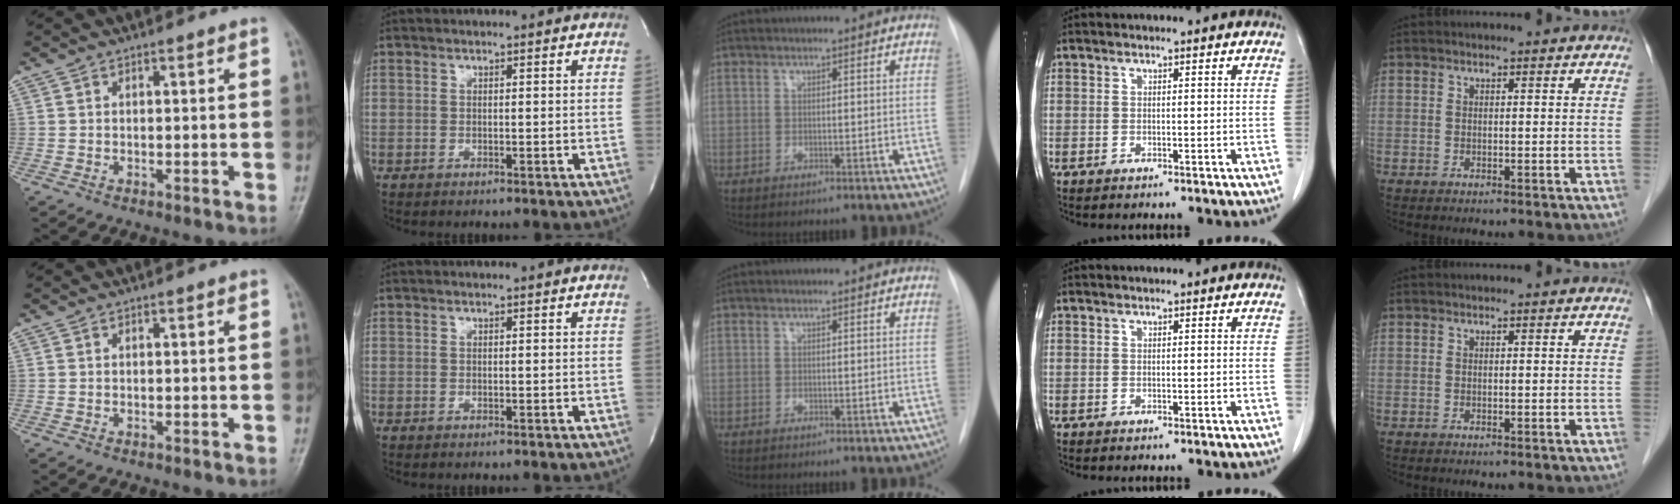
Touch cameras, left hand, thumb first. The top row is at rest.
{}